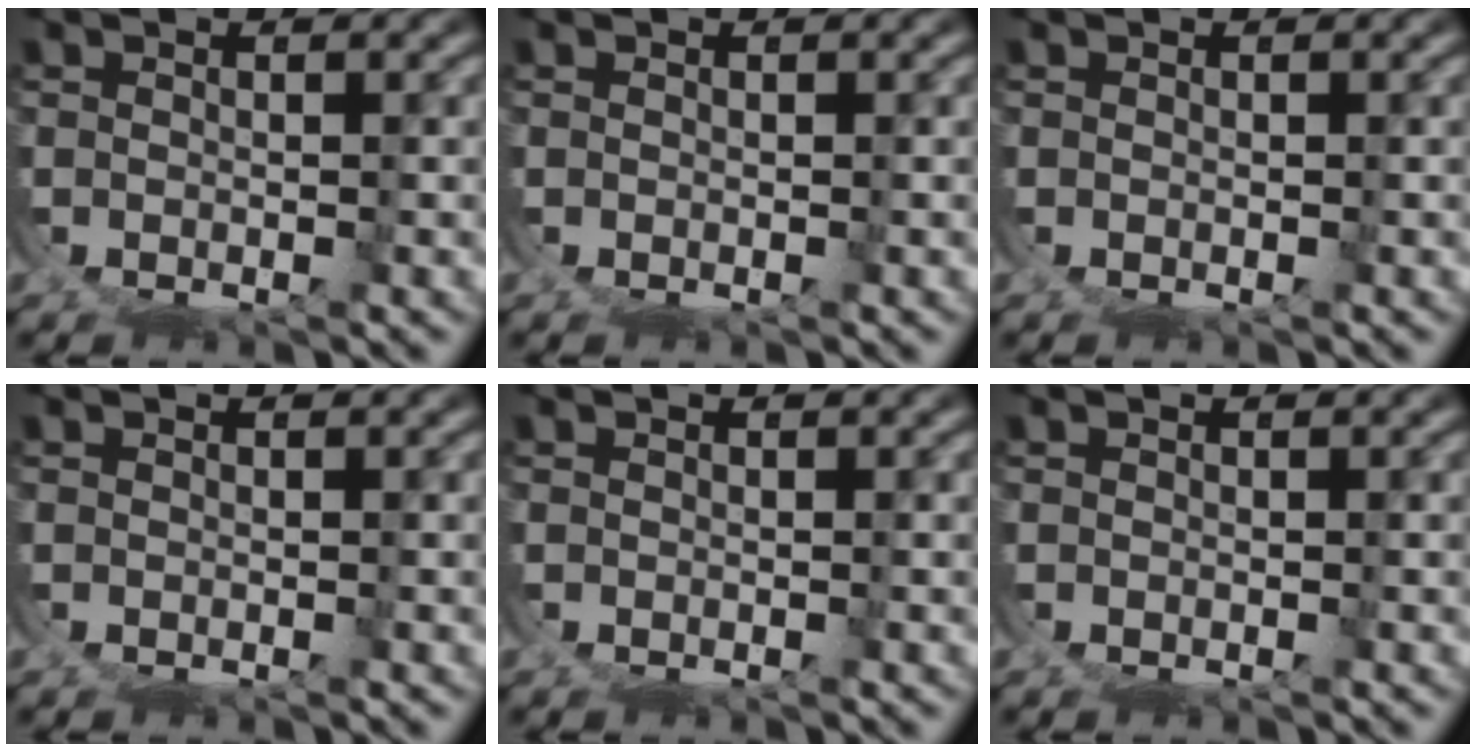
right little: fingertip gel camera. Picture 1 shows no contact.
{"total": 0.0}
{"total": 0.0}
{"total": 0.0}
{"total": 0.0}
{"total": 0.0}